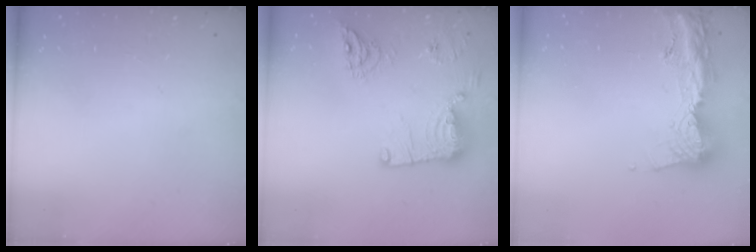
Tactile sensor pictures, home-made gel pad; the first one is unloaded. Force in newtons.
{"total": 19.0, "press": 18.6, "slide": 4.0}
{"total": 15.5, "press": 15.4, "slide": 1.5}